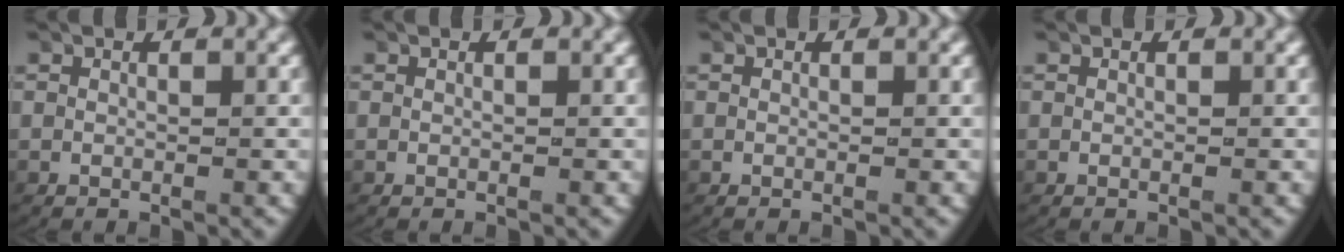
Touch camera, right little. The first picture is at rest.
{"total": 0.0}
{"total": 0.0}
{"total": 0.0}